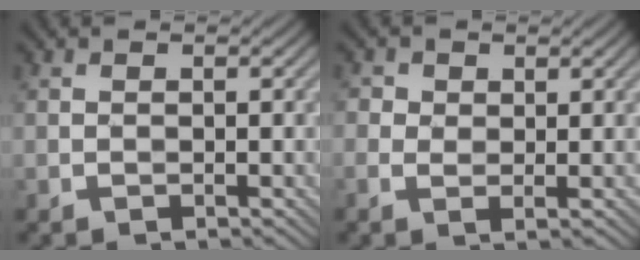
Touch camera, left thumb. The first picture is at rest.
{"total": 2.5, "force": [0.8, 2.0, 1.4], "torque": [-0.036, 0.002, 0.013]}